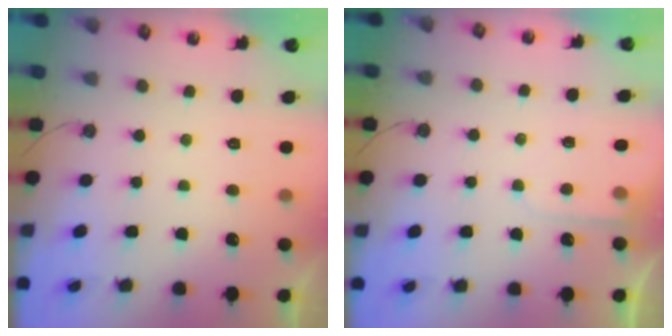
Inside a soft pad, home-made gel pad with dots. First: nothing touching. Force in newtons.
{"total": 4.7, "press": 4.6, "slide": 0.6}